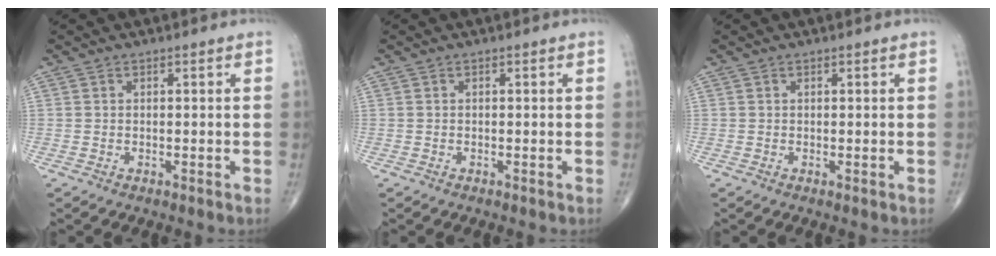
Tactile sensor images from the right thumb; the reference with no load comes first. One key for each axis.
{"total": 0.0}
{"total": 0.0}